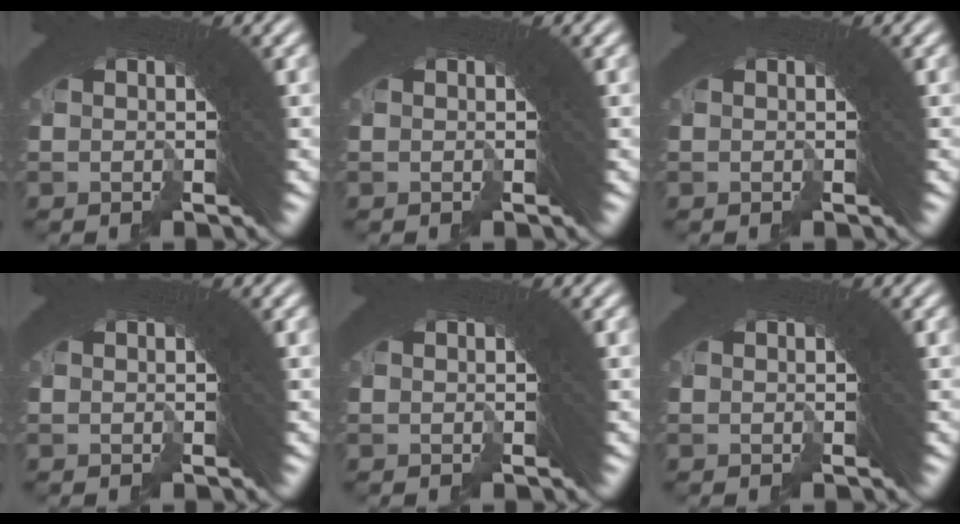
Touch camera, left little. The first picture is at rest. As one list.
[{"total": 0.0}, {"total": 0.0}, {"total": 0.0}, {"total": 0.0}, {"total": 0.0}]